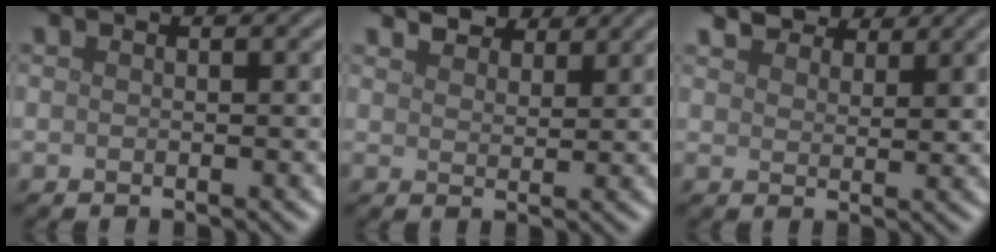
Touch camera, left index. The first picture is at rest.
{"total": 4.0, "force": [3.7, 1.1, 1.1], "torque": [-0.026, -0.001, 0.067]}
{"total": 4.4, "force": [3.9, 1.5, 1.4], "torque": [-0.029, 0.001, 0.067]}